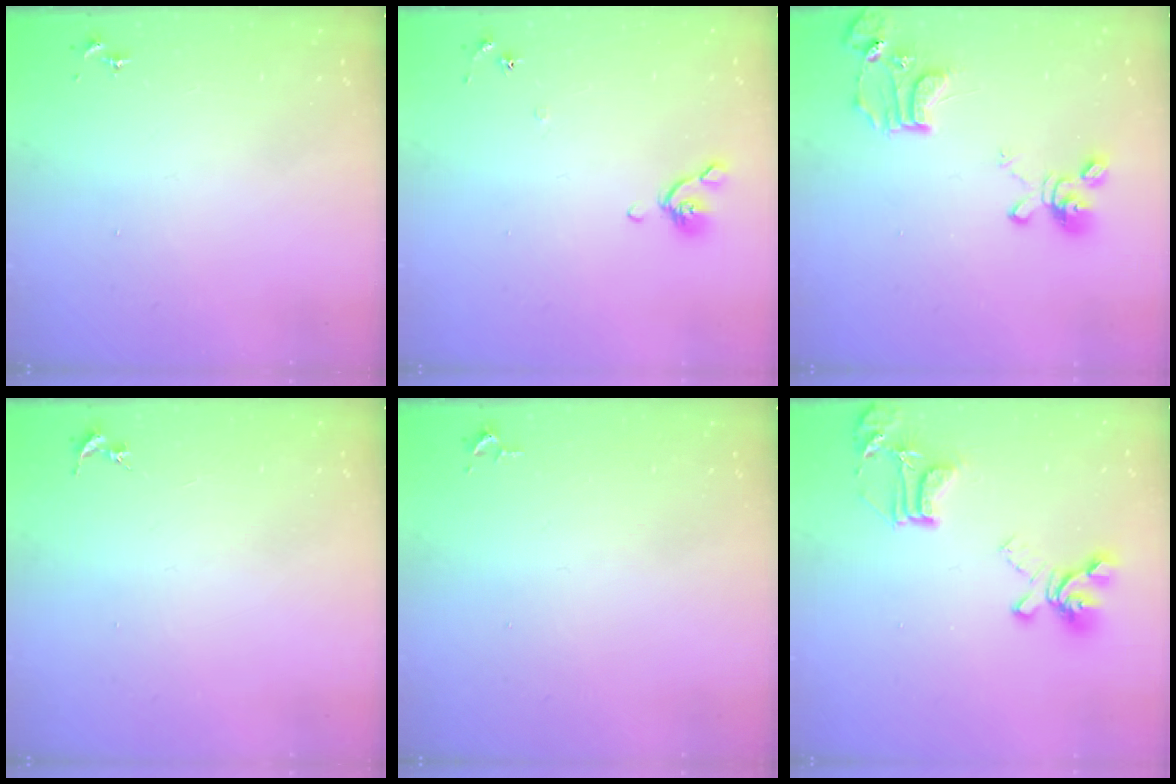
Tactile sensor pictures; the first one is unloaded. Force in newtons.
{"total": 5.4, "press": 5.3, "slide": 1.1}
{"total": 15.3, "press": 15.3, "slide": 1.1}
{"total": 0.0}
{"total": 2.6, "press": 2.6, "slide": 0.4}
{"total": 17.0, "press": 17.0, "slide": 1.4}